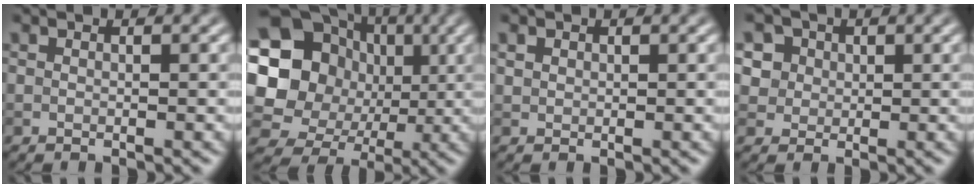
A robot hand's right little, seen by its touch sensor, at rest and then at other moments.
{"total": 17.8, "force": [2.0, 16.2, 7.2], "torque": [-0.171, 0.026, 0.010]}
{"total": 0.8, "force": [0.4, 0.7, 0.2], "torque": [-0.001, 0.000, 0.009]}
{"total": 5.1, "force": [2.4, 4.1, 1.9], "torque": [-0.031, 0.014, 0.033]}